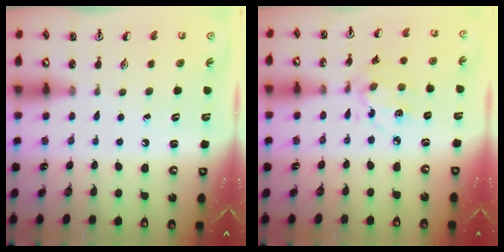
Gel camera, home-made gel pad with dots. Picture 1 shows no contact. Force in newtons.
{"total": 6.9, "press": 6.8, "slide": 0.6}